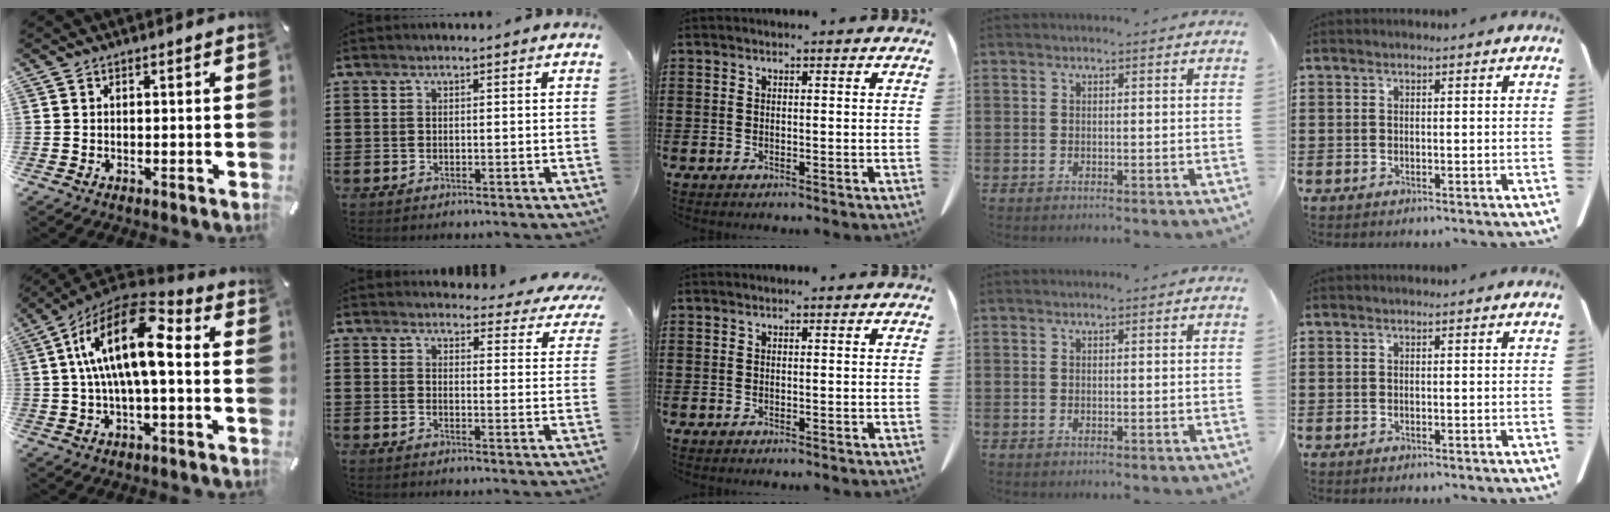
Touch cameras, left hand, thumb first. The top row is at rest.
{"thumb": {"total": 17.7, "force": [2.5, 7.4, 15.9], "torque": [-0.305, -0.012, 0.037]}, "index": {"total": 3.8, "force": [3.7, 0.5, 0.8], "torque": [-0.019, -0.026, 0.062]}}